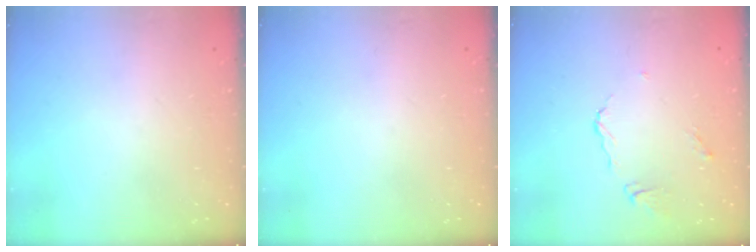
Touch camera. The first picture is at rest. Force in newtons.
{"total": 0.0}
{"total": 5.4, "press": 5.4, "slide": 0.4}